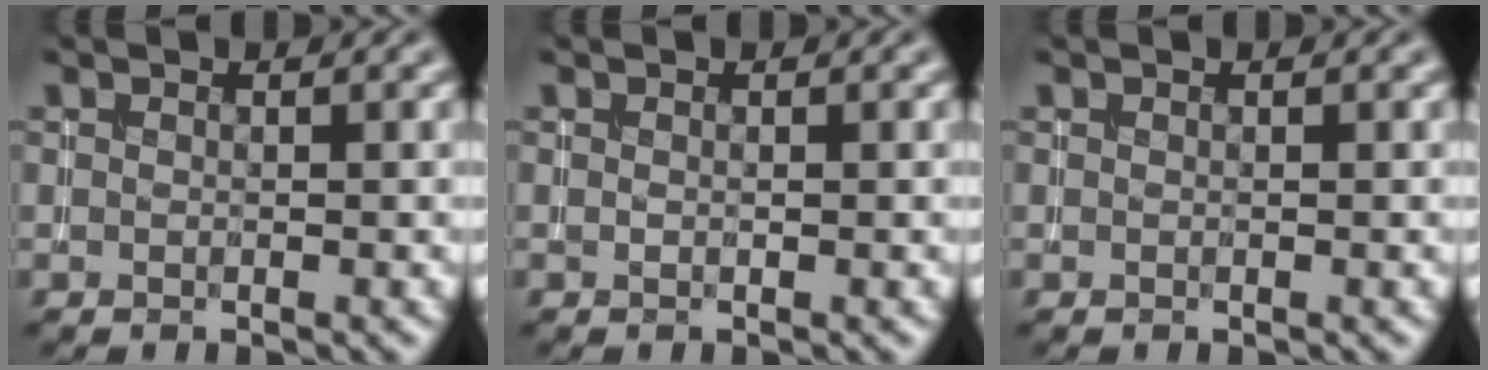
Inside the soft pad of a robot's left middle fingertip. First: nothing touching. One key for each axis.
{"total": 0.0}
{"total": 0.0}